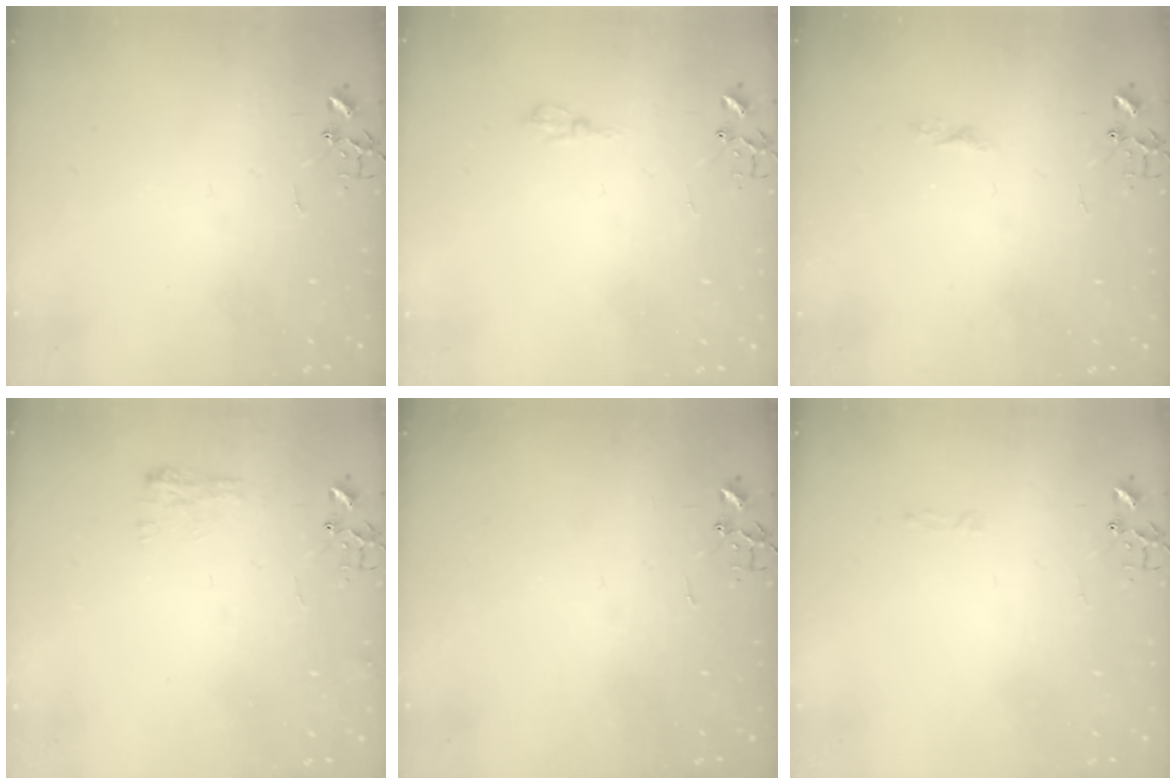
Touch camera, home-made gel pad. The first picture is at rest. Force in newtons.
{"total": 6.5, "press": 6.4, "slide": 0.8}
{"total": 3.6, "press": 3.5, "slide": 0.5}
{"total": 7.4, "press": 7.4, "slide": 0.5}
{"total": 0.0}
{"total": 2.8, "press": 2.8, "slide": 0.4}